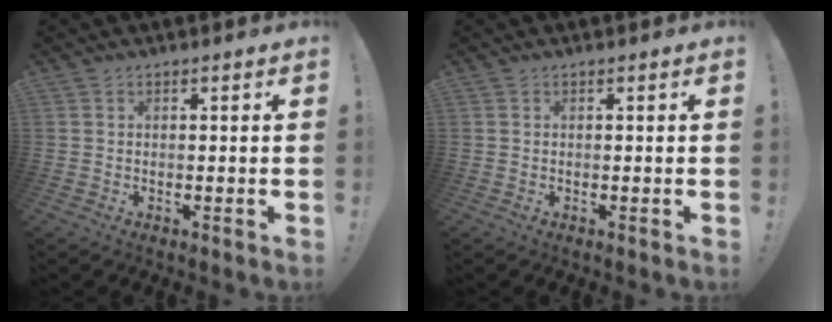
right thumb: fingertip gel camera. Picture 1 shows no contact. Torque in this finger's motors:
{"motor_torque": [-0.01, -0.01, 0.01, 0.00, 0.00]}